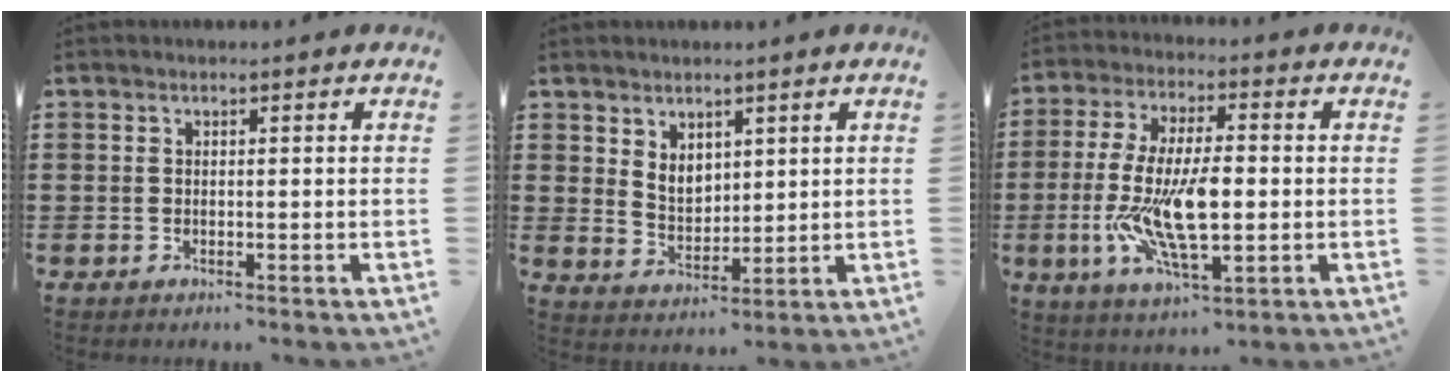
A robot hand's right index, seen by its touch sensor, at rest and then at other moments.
{"total": 4.2, "force": [2.5, 2.9, 1.9], "torque": [-0.039, 0.003, 0.044]}
{"total": 13.4, "force": [-1.7, 5.3, 12.1], "torque": [-0.266, -0.014, -0.033]}